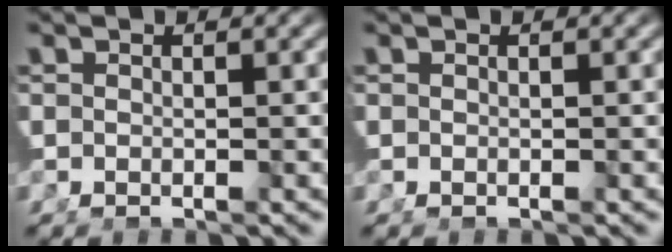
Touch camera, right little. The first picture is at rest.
{"total": 0.0}